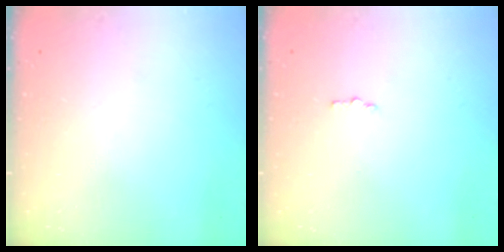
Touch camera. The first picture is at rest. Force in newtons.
{"total": 1.5, "press": 1.4, "slide": 0.3}